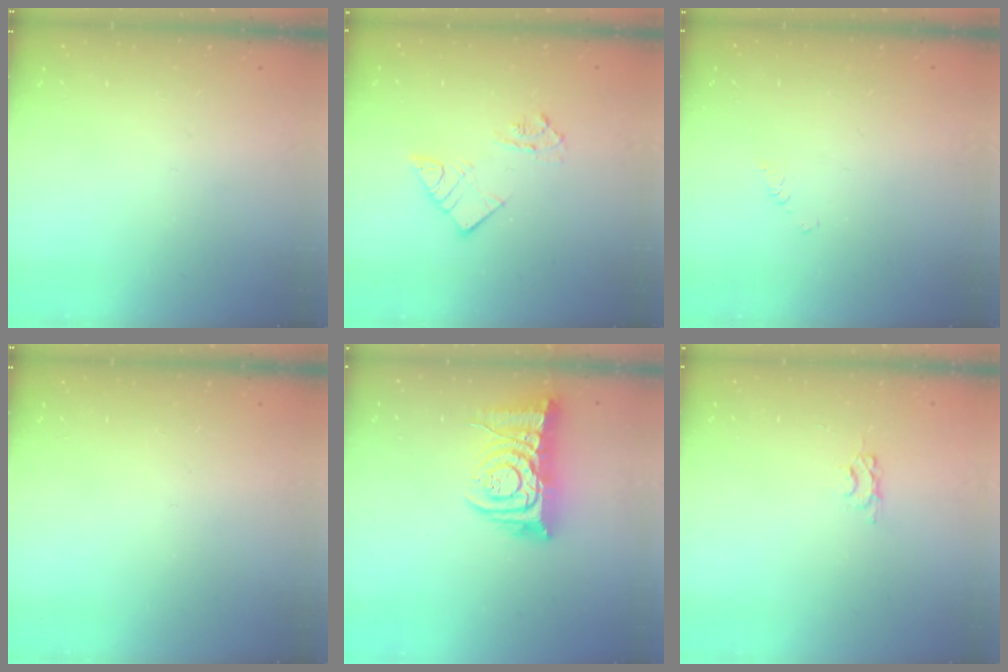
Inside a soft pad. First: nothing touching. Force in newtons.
{"total": 7.6, "press": 7.5, "slide": 0.8}
{"total": 1.2, "press": 1.2, "slide": 0.2}
{"total": 0.0}
{"total": 10.3, "press": 10.2, "slide": 1.1}
{"total": 3.1, "press": 3.0, "slide": 0.5}